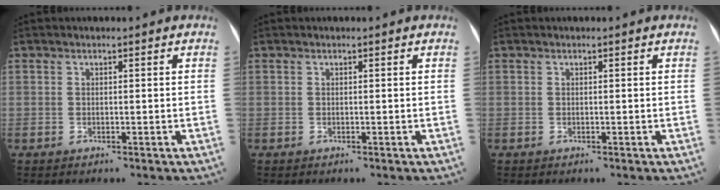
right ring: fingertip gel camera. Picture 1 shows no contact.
{"total": 0.0}
{"total": 0.0}